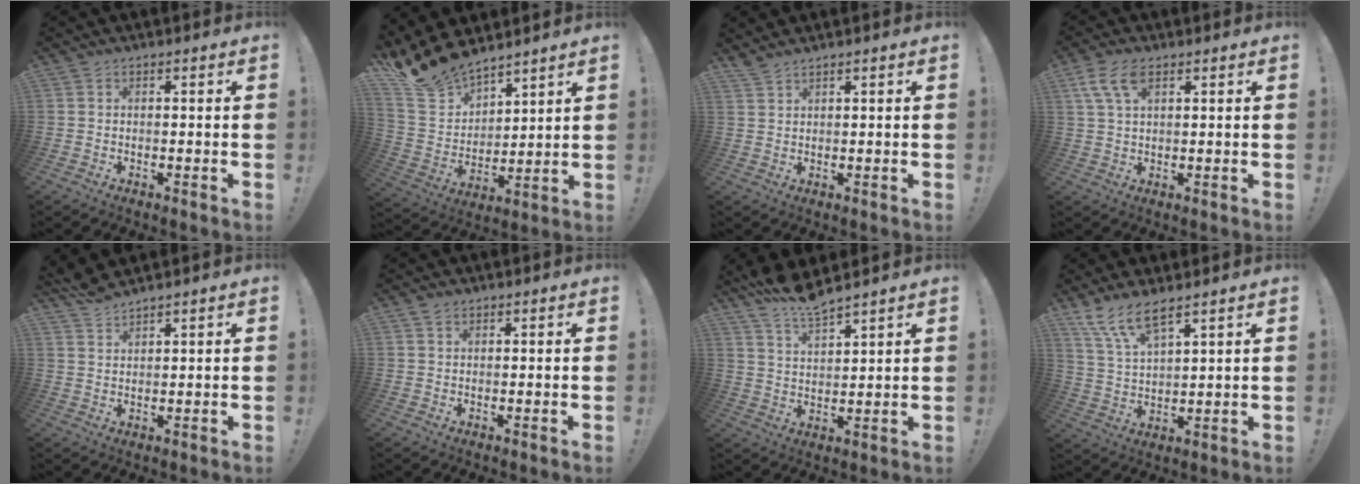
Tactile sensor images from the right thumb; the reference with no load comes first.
{"total": 14.6, "force": [13.1, 5.5, 3.3], "torque": [-0.090, -0.098, 0.248]}
{"total": 2.4, "force": [2.3, 0.1, 0.7], "torque": [-0.016, -0.013, 0.043]}
{"total": 7.3, "force": [3.5, 3.6, 5.3], "torque": [-0.105, -0.004, 0.065]}
{"total": 4.1, "force": [3.9, -0.1, 1.1], "torque": [-0.030, -0.021, 0.073]}
{"total": 1.1, "force": [0.8, 0.6, 0.4], "torque": [-0.003, -0.002, 0.014]}
{"total": 8.2, "force": [7.8, 0.5, 2.7], "torque": [-0.058, -0.052, 0.142]}
{"total": 9.1, "force": [6.9, 2.2, 5.4], "torque": [-0.116, -0.029, 0.133]}